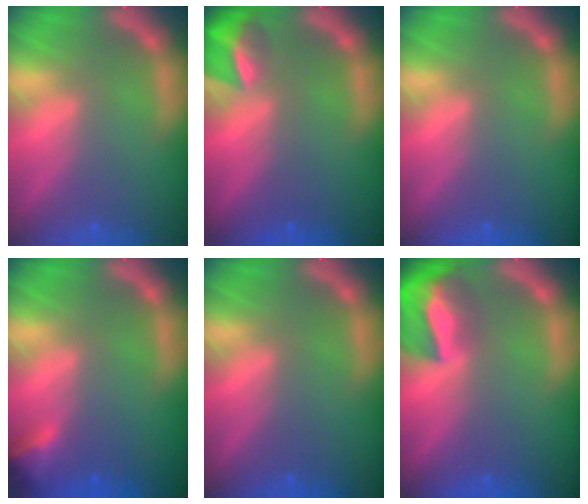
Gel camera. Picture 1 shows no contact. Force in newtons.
{"total": 4.4}
{"total": 0.0}
{"total": 2.4}
{"total": 0.0}
{"total": 9.0}